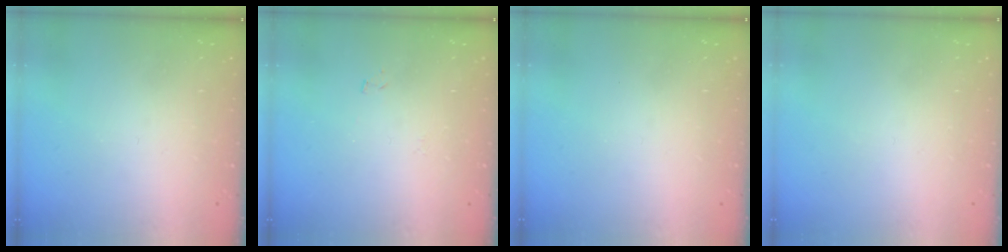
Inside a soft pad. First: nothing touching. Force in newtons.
{"total": 4.1, "press": 4.1, "slide": 0.4}
{"total": 0.0}
{"total": 1.5, "press": 1.5, "slide": 0.1}